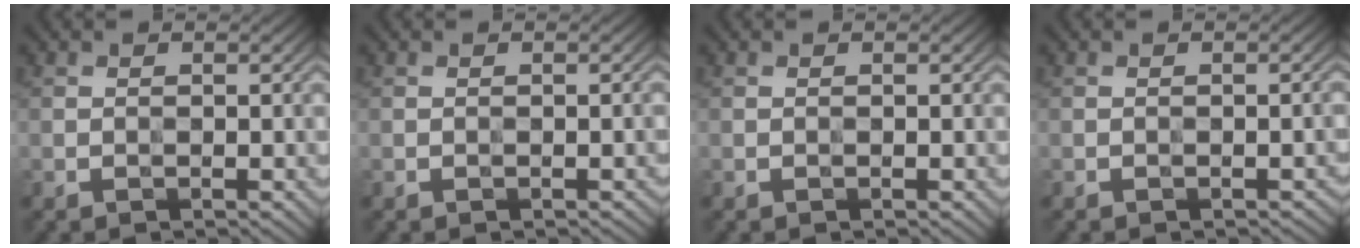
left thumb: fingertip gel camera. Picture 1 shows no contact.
{"total": 0.0}
{"total": 0.0}
{"total": 0.8, "force": [-0.6, 0.2, 0.5], "torque": [-0.005, 0.001, -0.007]}